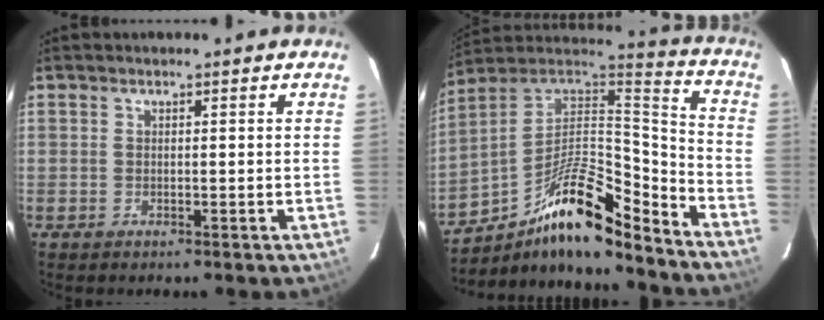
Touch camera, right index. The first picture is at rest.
{"total": 19.4, "force": [-12.4, 5.6, 13.9], "torque": [-0.244, 0.018, -0.222]}